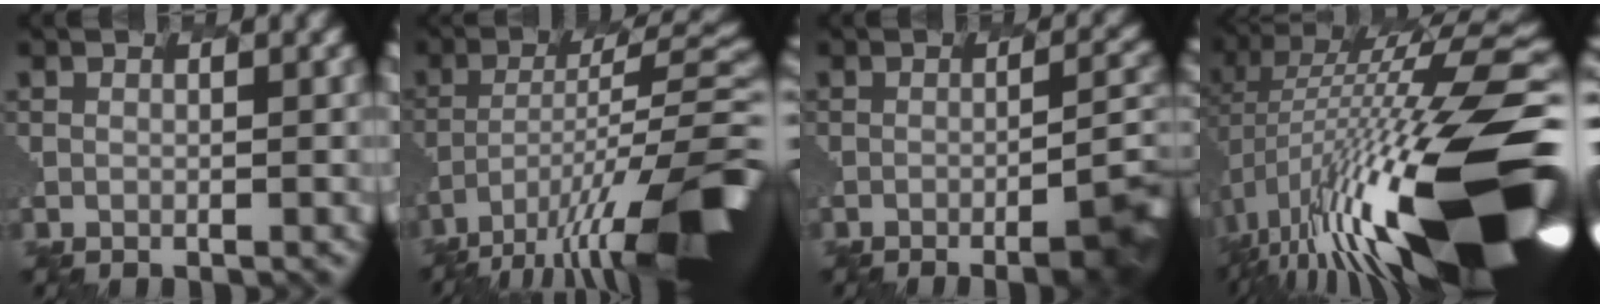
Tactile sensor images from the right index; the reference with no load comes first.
{"total": 14.1, "force": [-7.6, 4.0, 11.1], "torque": [-0.200, -0.010, -0.128]}
{"total": 7.3, "force": [-3.4, 2.1, 6.1], "torque": [-0.063, -0.002, -0.032]}
{"total": 17.3, "force": [-2.6, 5.4, 16.3], "torque": [-0.281, 0.008, -0.057]}